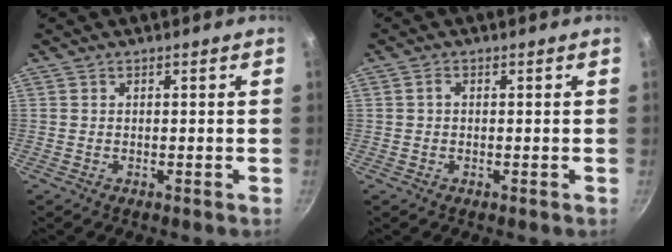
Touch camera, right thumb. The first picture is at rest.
{"total": 1.1, "force": [0.1, 0.8, 0.7], "torque": [-0.012, 0.007, 0.001]}